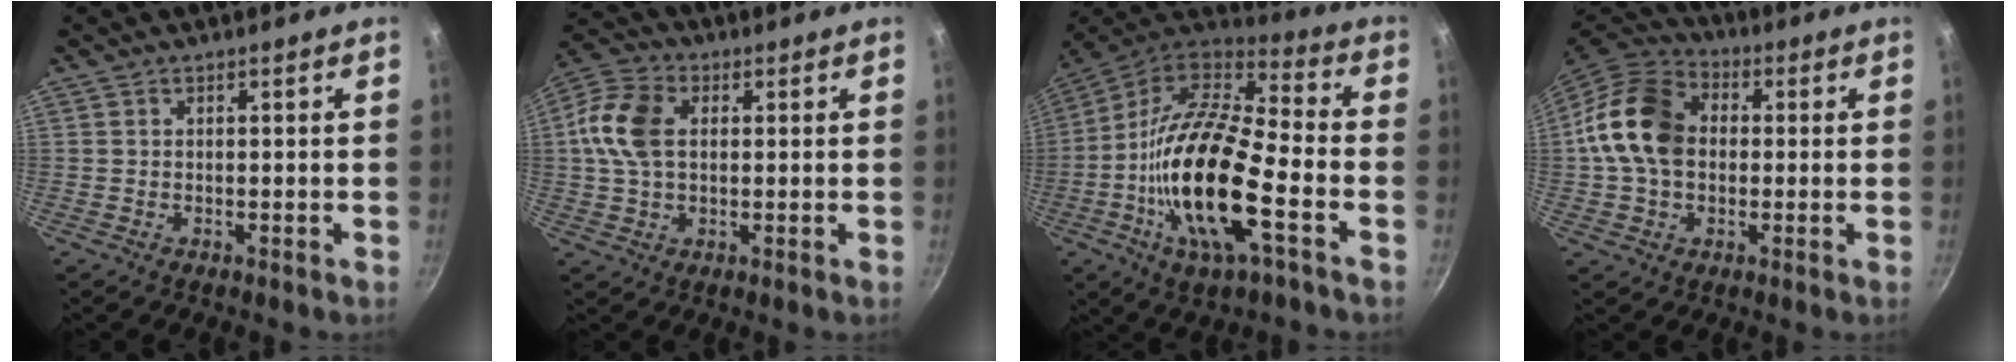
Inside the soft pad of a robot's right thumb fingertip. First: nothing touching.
{"total": 10.9, "force": [1.5, 7.3, 8.0], "torque": [-0.150, 0.016, 0.014]}
{"total": 23.6, "force": [-6.4, 8.3, 21.2], "torque": [-0.396, 0.027, -0.136]}
{"total": 15.3, "force": [0.8, 11.4, 10.2], "torque": [-0.165, 0.025, -0.003]}